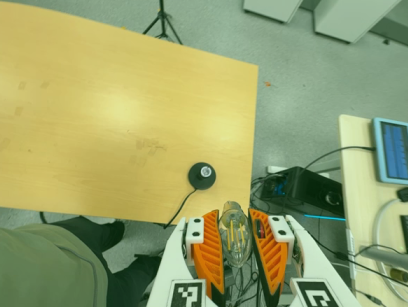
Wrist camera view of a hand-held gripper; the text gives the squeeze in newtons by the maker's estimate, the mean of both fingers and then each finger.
{"total": 17.2, "left": 17.5, "right": 16.8}